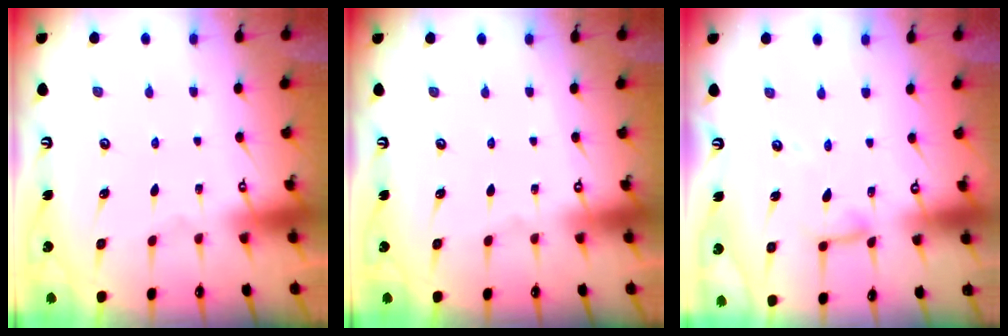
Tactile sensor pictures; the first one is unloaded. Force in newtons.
{"total": 0.0}
{"total": 6.1, "press": 6.1, "slide": 0.3}